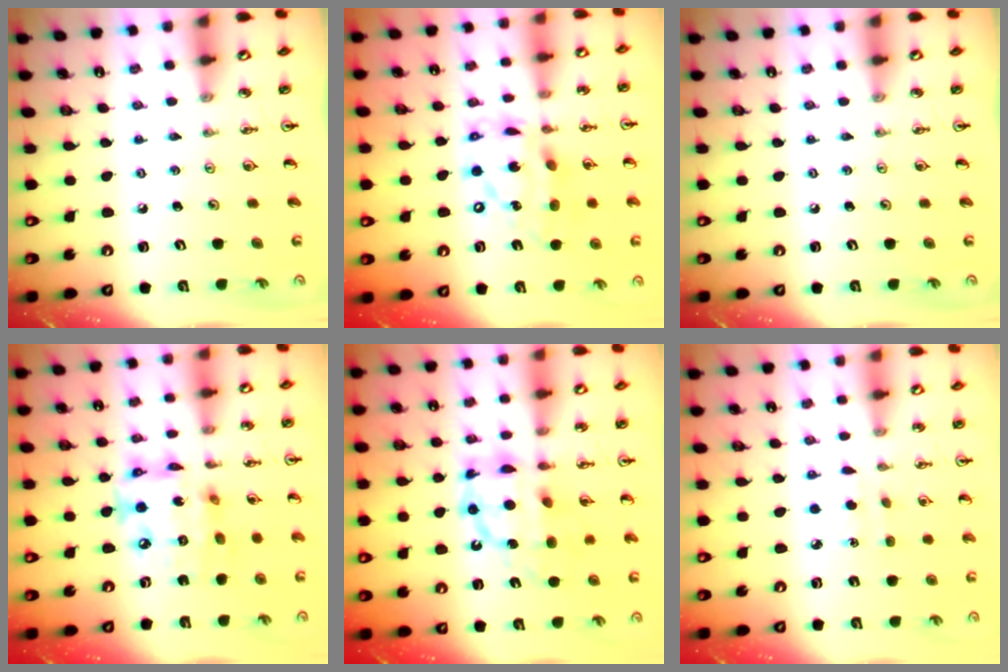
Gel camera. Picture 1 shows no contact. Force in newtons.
{"total": 15.7, "press": 15.7, "slide": 1.0}
{"total": 0.0}
{"total": 16.1, "press": 16.1, "slide": 1.2}
{"total": 13.3, "press": 13.3, "slide": 1.3}
{"total": 3.6, "press": 3.6, "slide": 0.5}